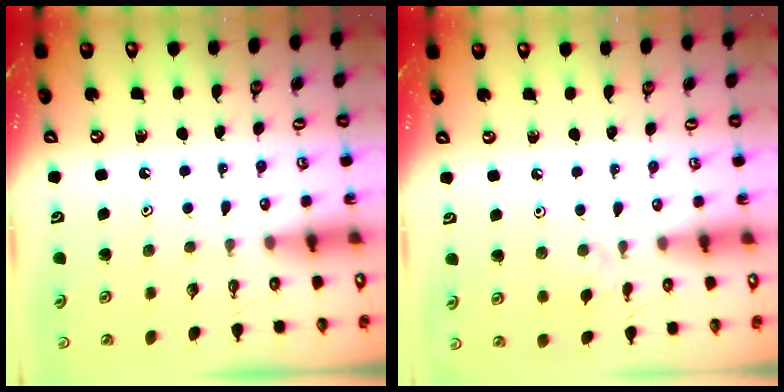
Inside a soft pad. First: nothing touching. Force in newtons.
{"total": 1.8, "press": 1.7, "slide": 0.4}